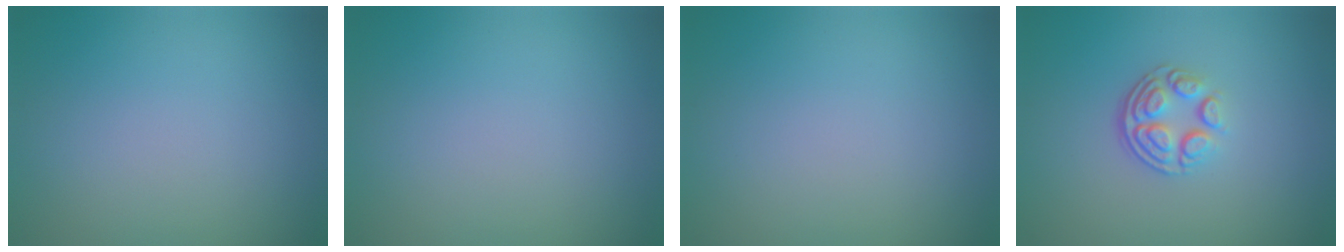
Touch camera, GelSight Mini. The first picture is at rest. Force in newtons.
{"total": 0.0}
{"total": 0.0}
{"total": 3.7, "press": 2.5, "slide": 2.7}